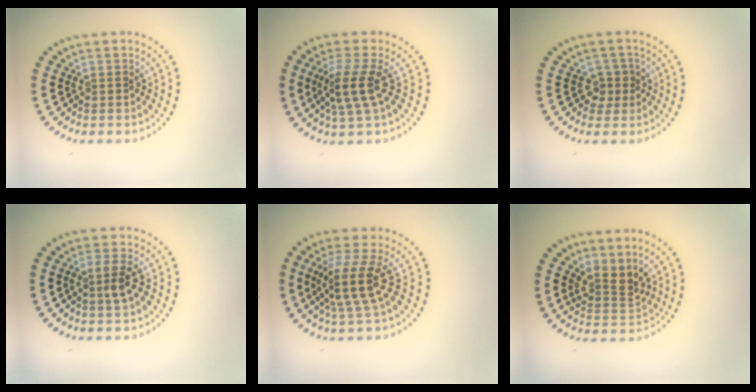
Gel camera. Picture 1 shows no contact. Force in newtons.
{"total": 3.5, "press": 2.9, "slide": 1.8}
{"total": 1.6, "press": 1.3, "slide": 0.9}
{"total": 2.2, "press": 2.1, "slide": 0.7}
{"total": 4.1, "press": 3.0, "slide": 2.7}
{"total": 2.8, "press": 2.0, "slide": 2.0}